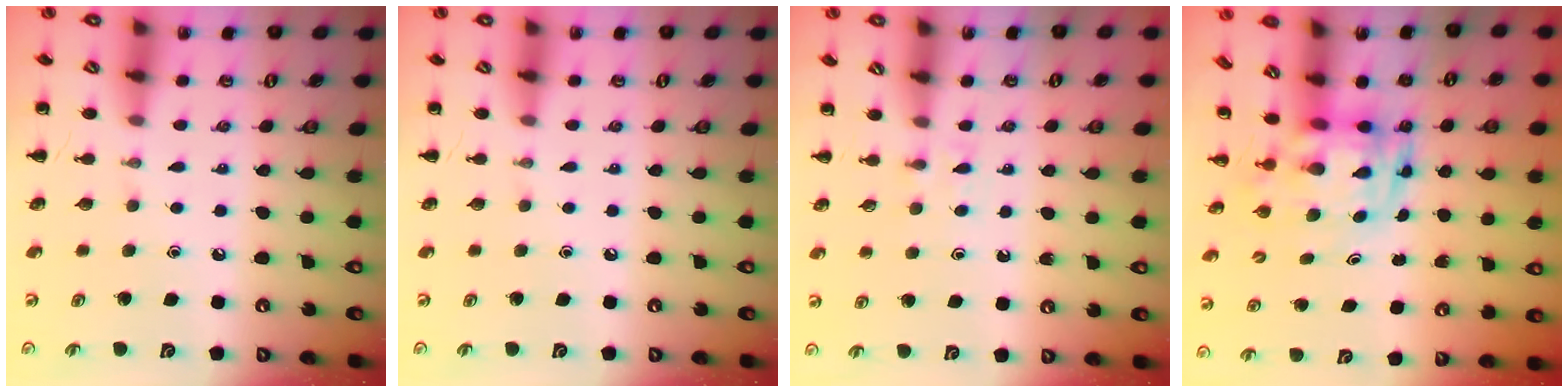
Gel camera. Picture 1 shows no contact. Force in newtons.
{"total": 0.0}
{"total": 2.8, "press": 2.5, "slide": 1.1}
{"total": 3.1, "press": 3.1, "slide": 0.7}